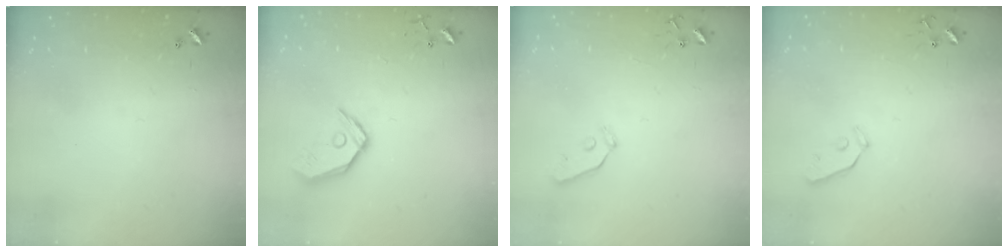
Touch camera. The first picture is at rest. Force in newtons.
{"total": 12.4, "press": 12.2, "slide": 1.9}
{"total": 5.7, "press": 5.7, "slide": 0.4}
{"total": 4.0, "press": 4.0, "slide": 0.2}